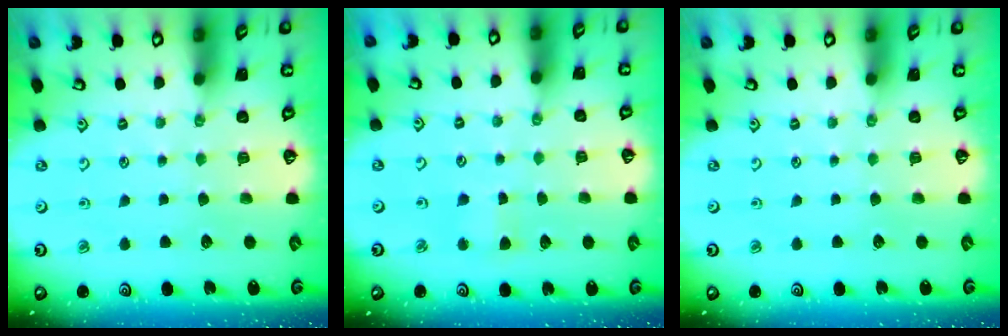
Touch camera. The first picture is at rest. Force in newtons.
{"total": 3.1, "press": 3.1, "slide": 0.3}
{"total": 0.0}